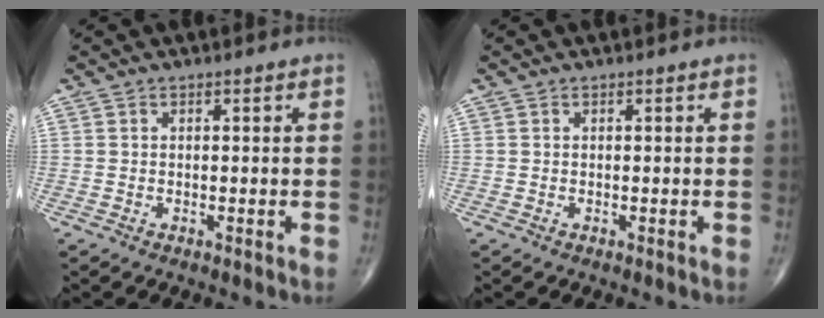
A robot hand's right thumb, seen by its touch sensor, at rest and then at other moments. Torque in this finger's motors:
{"motor_torque": [0.00, 0.00, 0.01, 0.01, 0.00]}